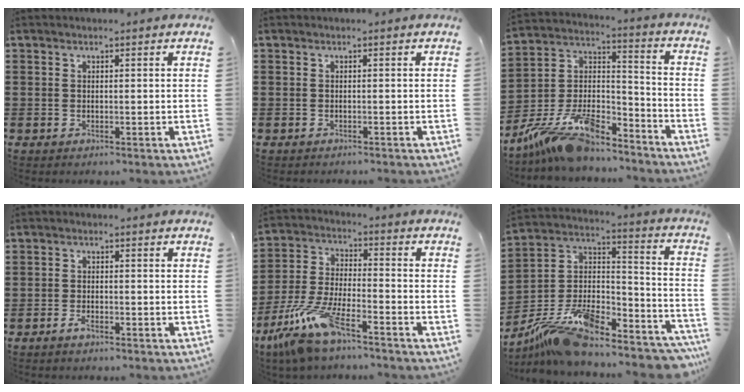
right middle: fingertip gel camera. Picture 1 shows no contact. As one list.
[{"total": 0.5, "force": [-0.5, 0.1, -0.1], "torque": [0.000, 0.002, -0.012]}, {"total": 13.1, "force": [-11.0, 3.5, 6.3], "torque": [-0.123, 0.027, -0.213]}, {"total": 1.9, "force": [-1.3, 0.5, 1.2], "torque": [-0.031, -0.004, -0.027]}, {"total": 10.4, "force": [-8.0, 1.4, 6.5], "torque": [-0.152, -0.001, -0.161]}, {"total": 12.7, "force": [-10.4, 3.7, 6.3], "torque": [-0.128, 0.008, -0.196]}]